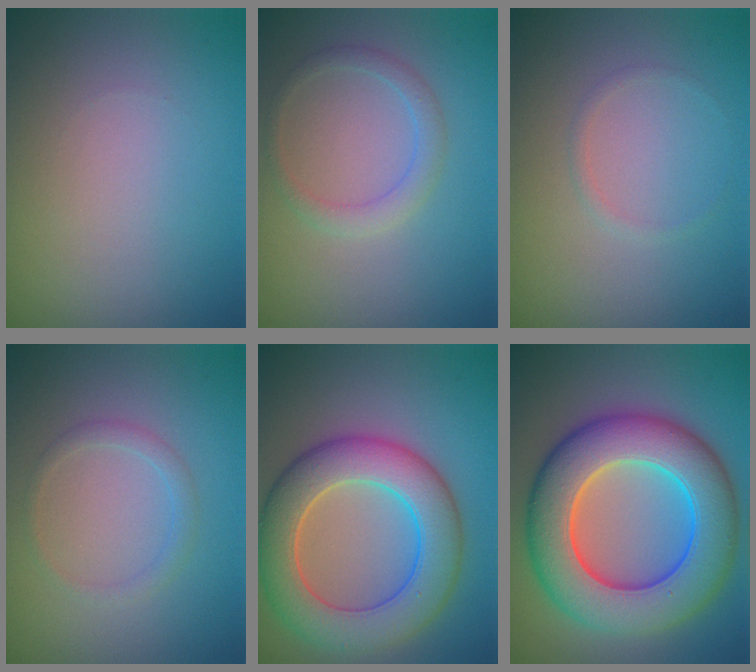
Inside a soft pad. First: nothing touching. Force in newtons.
{"total": 1.8, "press": 1.8, "slide": 0.0}
{"total": 0.7, "press": 0.7, "slide": 0.1}
{"total": 1.3, "press": 1.3, "slide": 0.1}
{"total": 8.3, "press": 8.3, "slide": 0.6}
{"total": 11.8, "press": 11.8, "slide": 0.3}